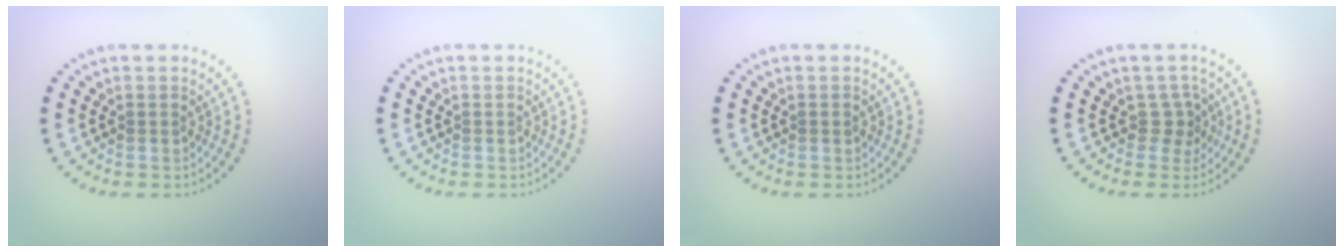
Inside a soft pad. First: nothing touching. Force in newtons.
{"total": 0.0}
{"total": 0.5, "press": 0.5, "slide": 0.1}
{"total": 1.9, "press": 1.3, "slide": 1.5}